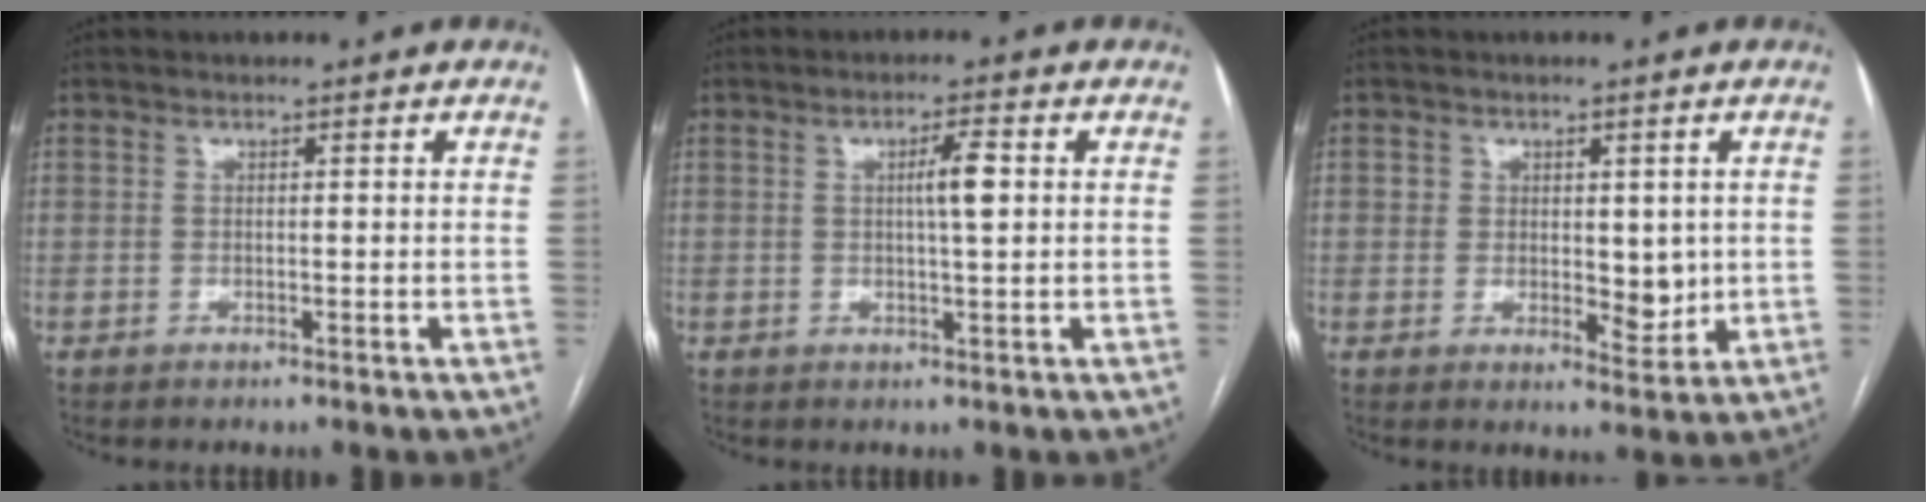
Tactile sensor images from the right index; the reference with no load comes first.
{"total": 3.7, "force": [0.6, 0.2, 3.7], "torque": [-0.063, 0.002, 0.010]}
{"total": 5.0, "force": [0.4, 3.2, 3.8], "torque": [-0.043, -0.007, 0.012]}